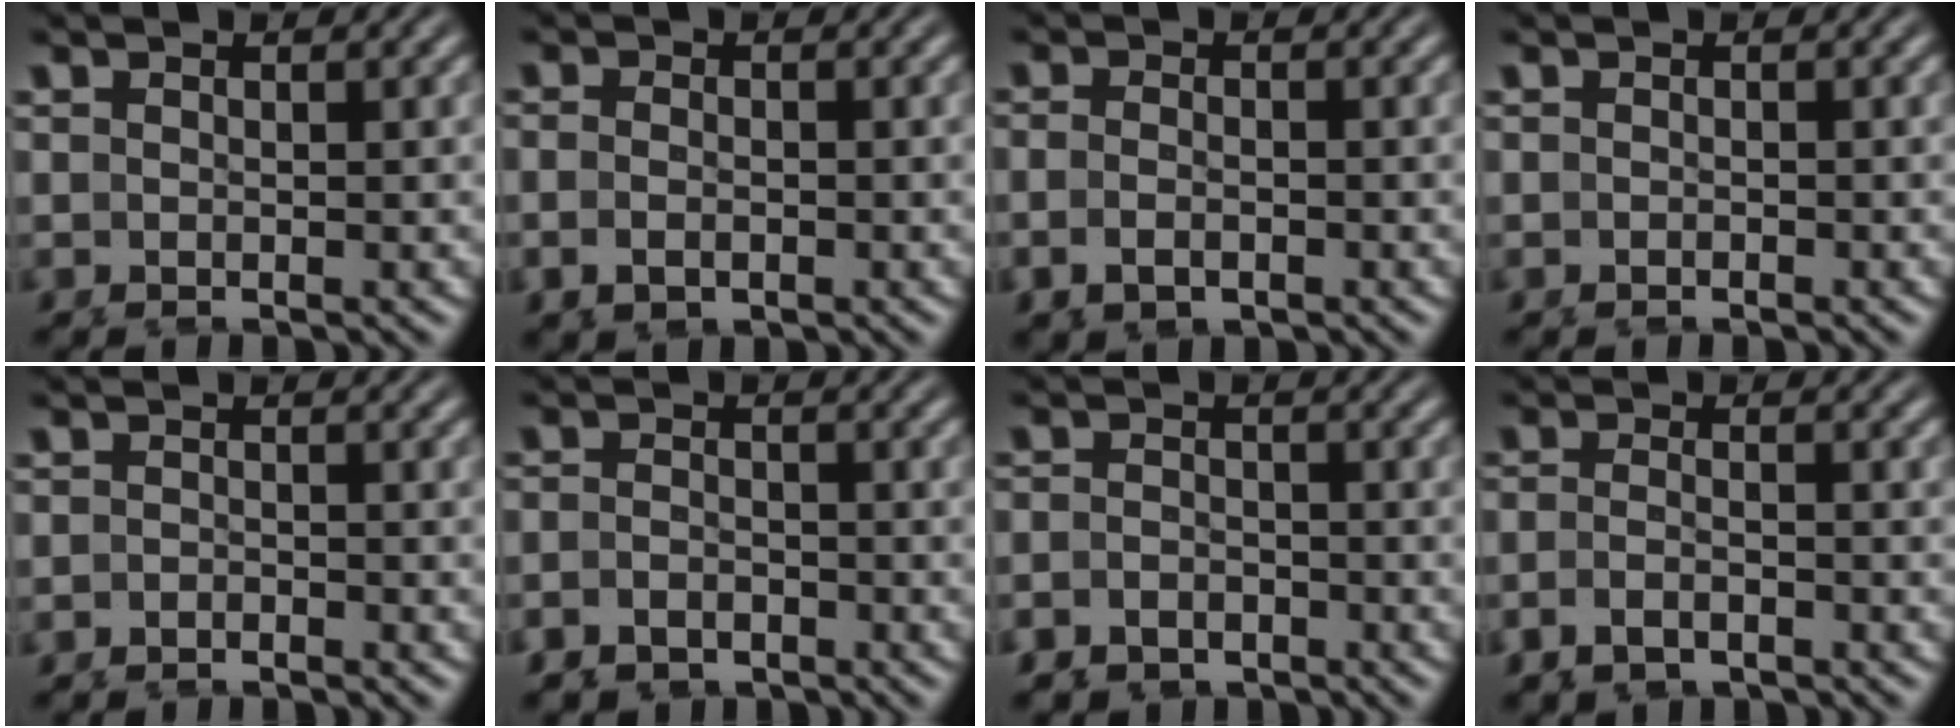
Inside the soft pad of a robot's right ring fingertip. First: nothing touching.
{"total": 2.3, "force": [-1.1, 1.5, 1.3], "torque": [-0.033, -0.012, -0.018]}
{"total": 2.7, "force": [-1.5, 1.7, 1.5], "torque": [-0.038, -0.012, -0.025]}
{"total": 0.7, "force": [-0.5, 0.5, 0.1], "torque": [-0.008, -0.002, -0.011]}
{"total": 1.3, "force": [-1.2, 0.3, -0.2], "torque": [-0.005, -0.008, -0.022]}
{"total": 4.2, "force": [-3.1, 2.7, 0.7], "torque": [-0.028, -0.024, -0.051]}
{"total": 4.8, "force": [-3.3, 3.4, 0.6], "torque": [-0.024, -0.026, -0.057]}
{"total": 3.2, "force": [-2.4, 1.5, 1.5], "torque": [-0.043, -0.011, -0.043]}